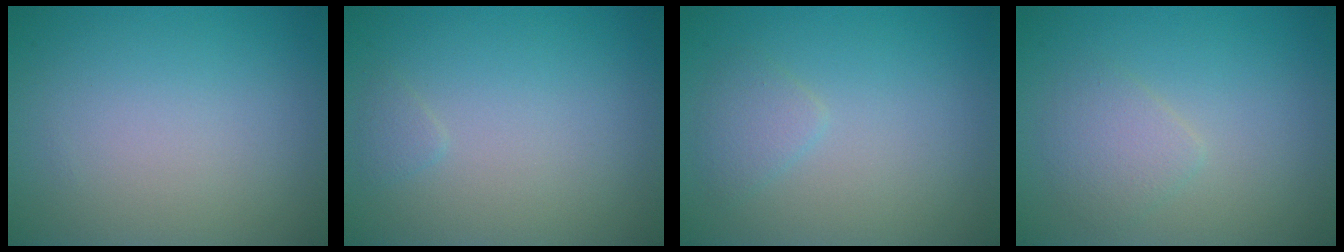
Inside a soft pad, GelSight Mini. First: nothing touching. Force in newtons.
{"total": 0.6, "press": 0.6, "slide": 0.0}
{"total": 1.4, "press": 1.4, "slide": 0.0}
{"total": 1.9, "press": 1.9, "slide": 0.1}